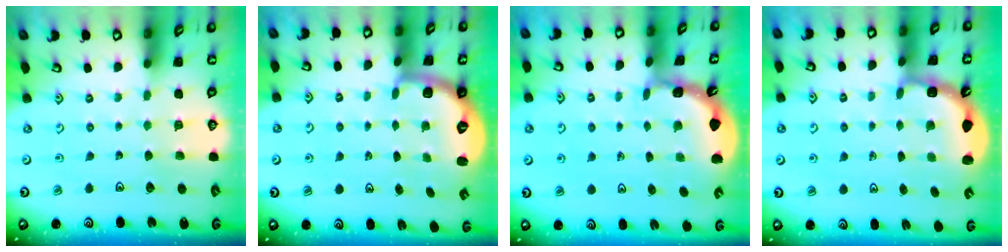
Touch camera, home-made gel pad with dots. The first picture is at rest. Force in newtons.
{"total": 2.7, "press": 1.7, "slide": 2.0}
{"total": 1.8, "press": 1.8, "slide": 0.2}
{"total": 3.2, "press": 2.5, "slide": 2.0}